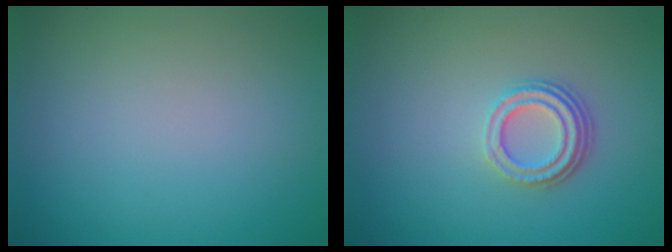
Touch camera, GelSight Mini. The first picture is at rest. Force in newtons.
{"total": 3.1, "press": 2.2, "slide": 2.2}